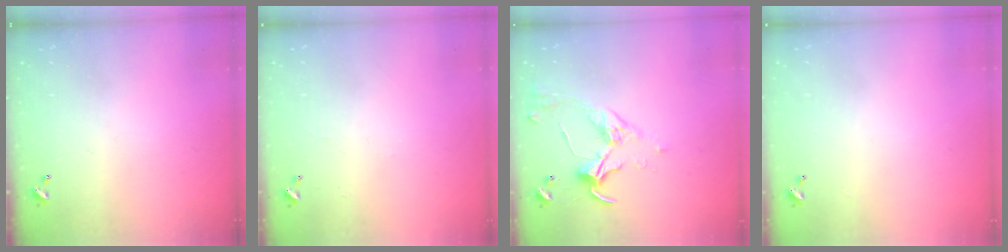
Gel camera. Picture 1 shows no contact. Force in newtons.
{"total": 2.2, "press": 2.2, "slide": 0.4}
{"total": 3.5, "press": 3.4, "slide": 0.8}
{"total": 2.6, "press": 2.6, "slide": 0.3}